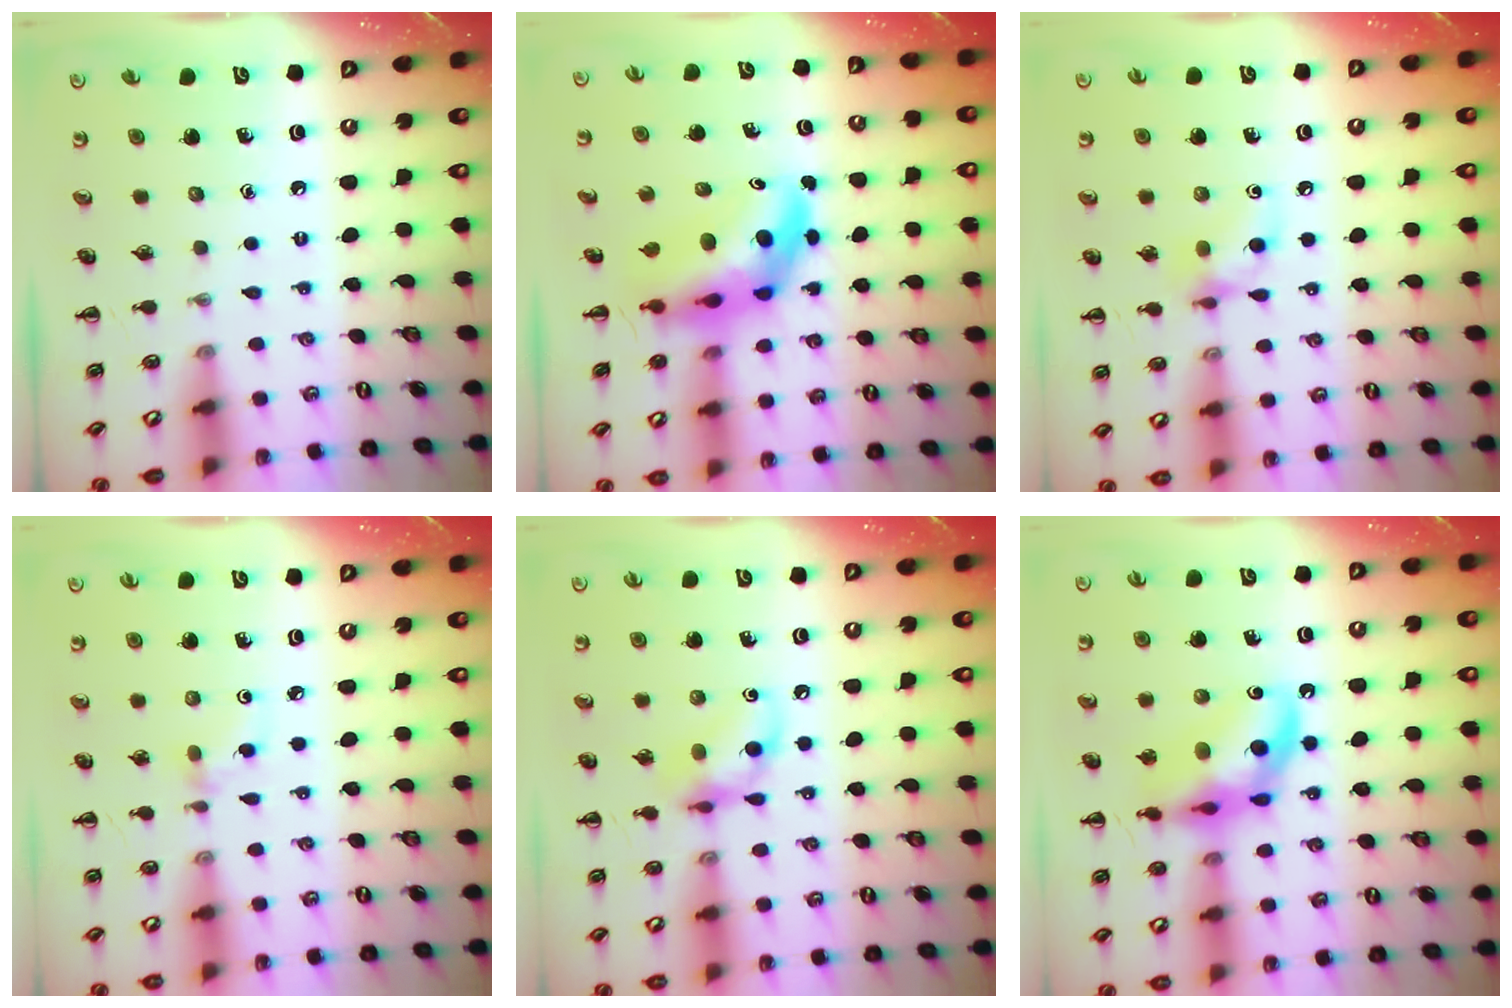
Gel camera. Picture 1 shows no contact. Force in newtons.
{"total": 6.3, "press": 6.0, "slide": 2.0}
{"total": 7.5, "press": 7.4, "slide": 0.5}
{"total": 2.9, "press": 2.7, "slide": 1.0}
{"total": 10.4, "press": 10.3, "slide": 1.5}
{"total": 14.8, "press": 14.4, "slide": 3.3}